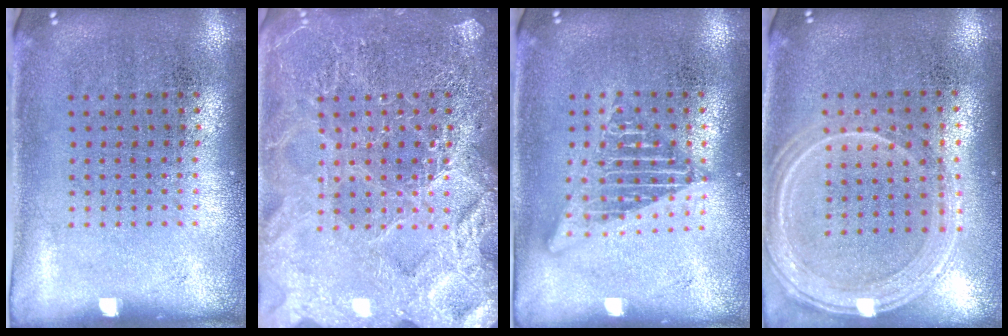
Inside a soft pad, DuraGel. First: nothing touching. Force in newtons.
{"total": 6.2, "press": 6.1, "slide": 0.8}
{"total": 2.0, "press": 2.0, "slide": 0.2}
{"total": 1.2, "press": 1.2, "slide": 0.3}